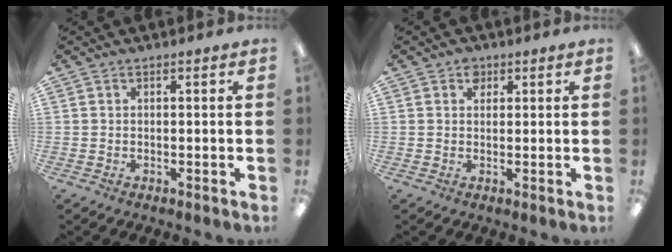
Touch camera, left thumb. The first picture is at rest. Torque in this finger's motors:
{"motor_torque": [0.75, 0.03, -0.01, -0.17, 0.00]}